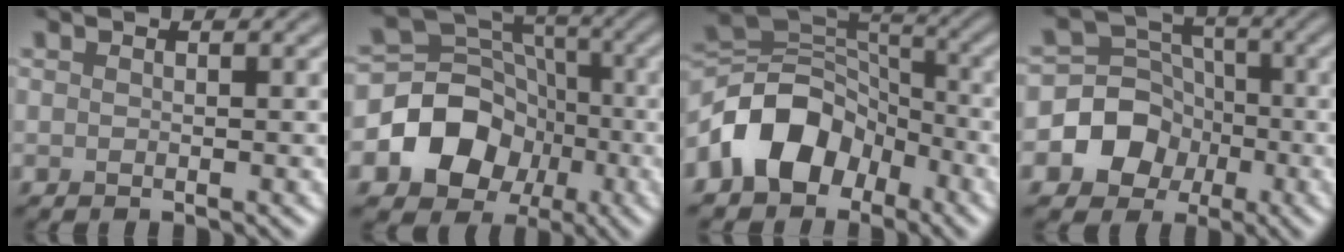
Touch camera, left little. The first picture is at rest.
{"total": 9.4, "force": [-2.9, 8.0, 4.1], "torque": [-0.062, 0.012, -0.079]}
{"total": 8.5, "force": [-4.1, 6.0, 4.4], "torque": [-0.065, 0.011, -0.087]}
{"total": 8.0, "force": [-2.5, 7.2, 2.4], "torque": [-0.025, 0.016, -0.074]}